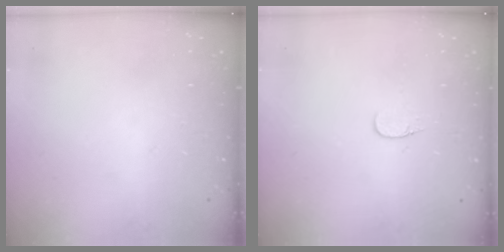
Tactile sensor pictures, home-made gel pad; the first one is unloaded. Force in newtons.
{"total": 3.2, "press": 3.1, "slide": 0.4}